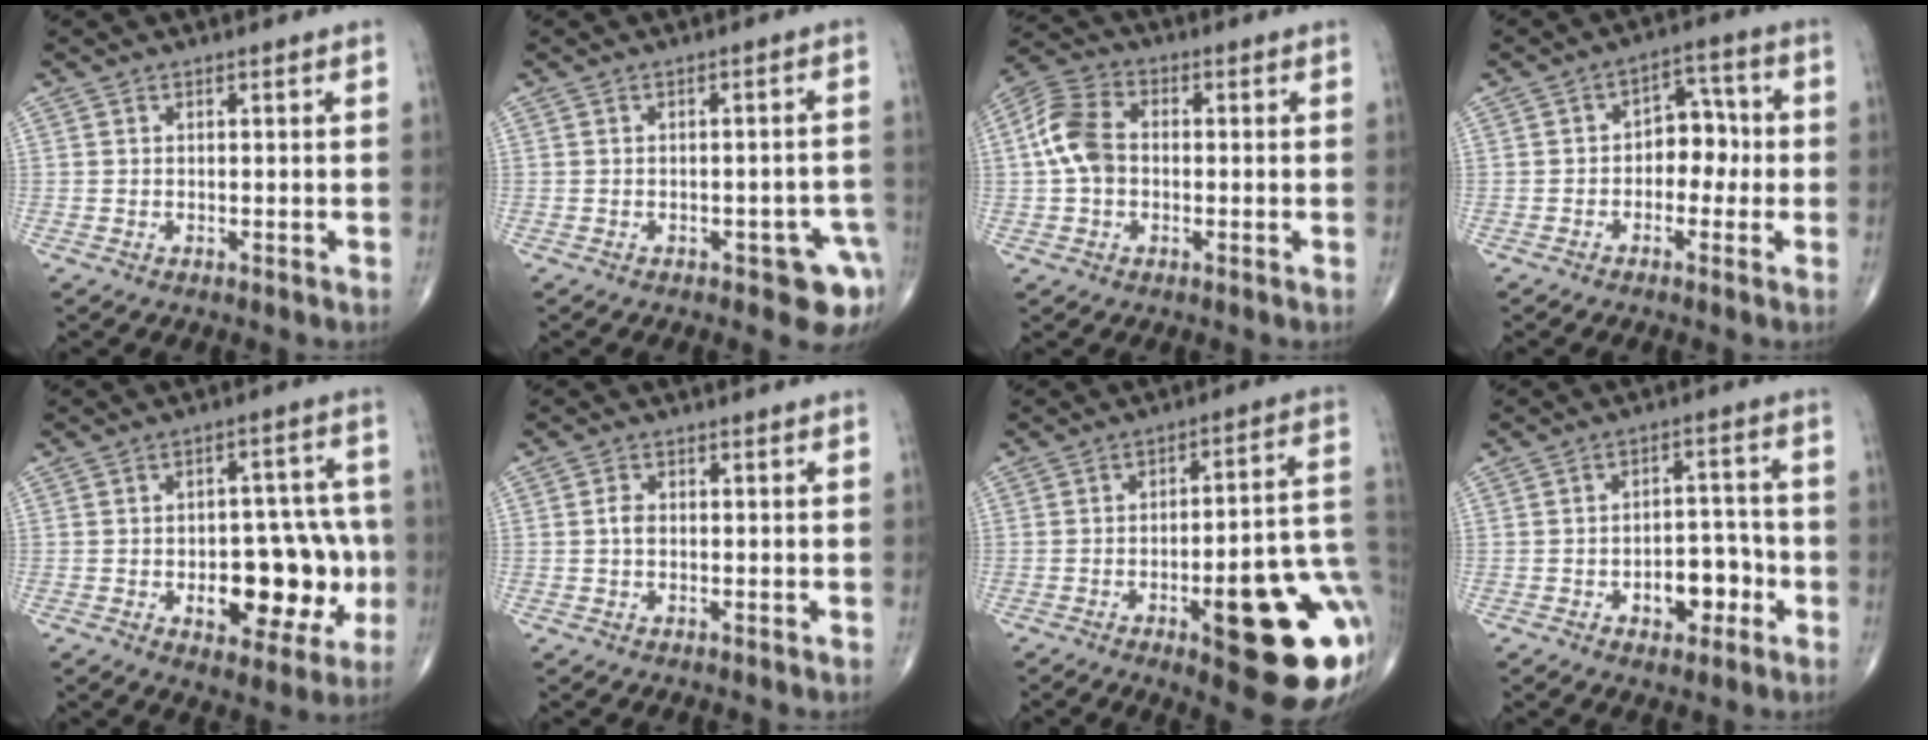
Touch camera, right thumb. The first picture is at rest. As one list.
[{"total": 6.9, "force": [-3.4, 2.9, 5.2], "torque": [-0.039, 0.020, -0.038]}, {"total": 8.9, "force": [-0.1, 6.3, 6.3], "torque": [-0.127, 0.028, -0.013]}, {"total": 6.7, "force": [-0.8, 4.7, 4.7], "torque": [-0.031, 0.031, -0.025]}, {"total": 17.1, "force": [-3.7, 9.3, 13.9], "torque": [-0.137, 0.036, -0.034]}, {"total": 1.7, "force": [-0.1, 1.2, 1.2], "torque": [-0.019, 0.005, -0.004]}, {"total": 23.2, "force": [-6.7, 6.4, 21.2], "torque": [-0.224, 0.020, -0.076]}, {"total": 8.3, "force": [-3.1, 5.0, 5.9], "torque": [-0.054, 0.035, -0.044]}]